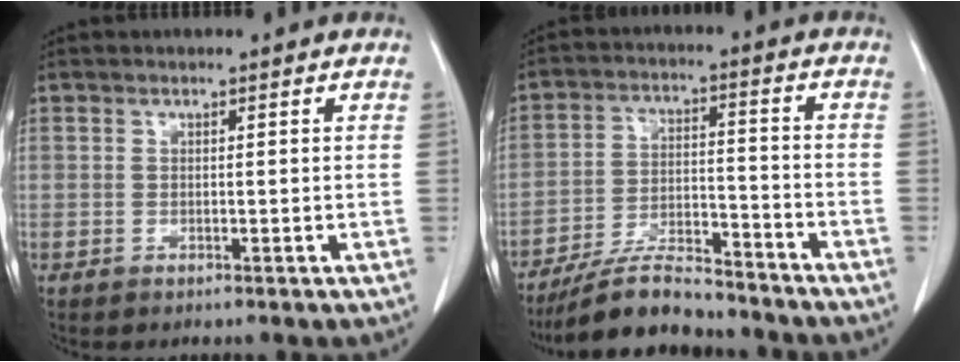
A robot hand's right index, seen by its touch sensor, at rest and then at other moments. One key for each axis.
{"total": 11.5, "fx": -10.5, "fy": 2.1, "fz": 4.3, "tx": -0.077, "ty": -0.001, "tz": -0.184}